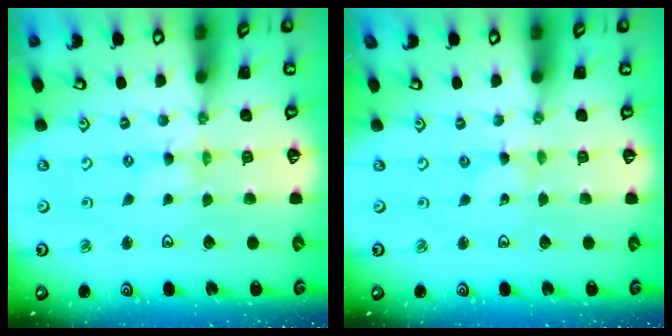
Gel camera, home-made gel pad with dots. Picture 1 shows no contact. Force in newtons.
{"total": 0.0}